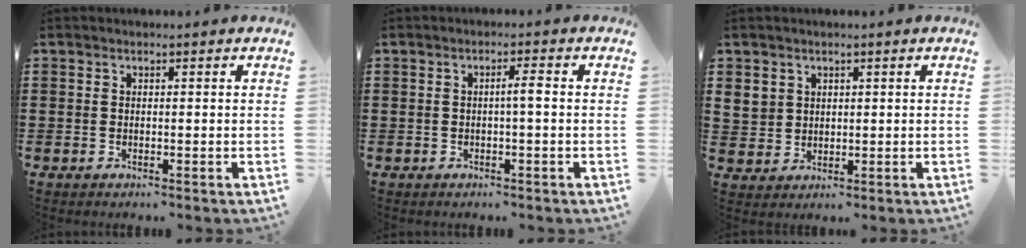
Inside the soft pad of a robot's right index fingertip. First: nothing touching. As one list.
[{"total": 2.2, "force": [-0.2, 0.0, 2.2], "torque": [-0.039, 0.000, -0.006]}, {"total": 3.1, "force": [1.6, 2.6, 0.6], "torque": [-0.025, 0.011, 0.029]}]